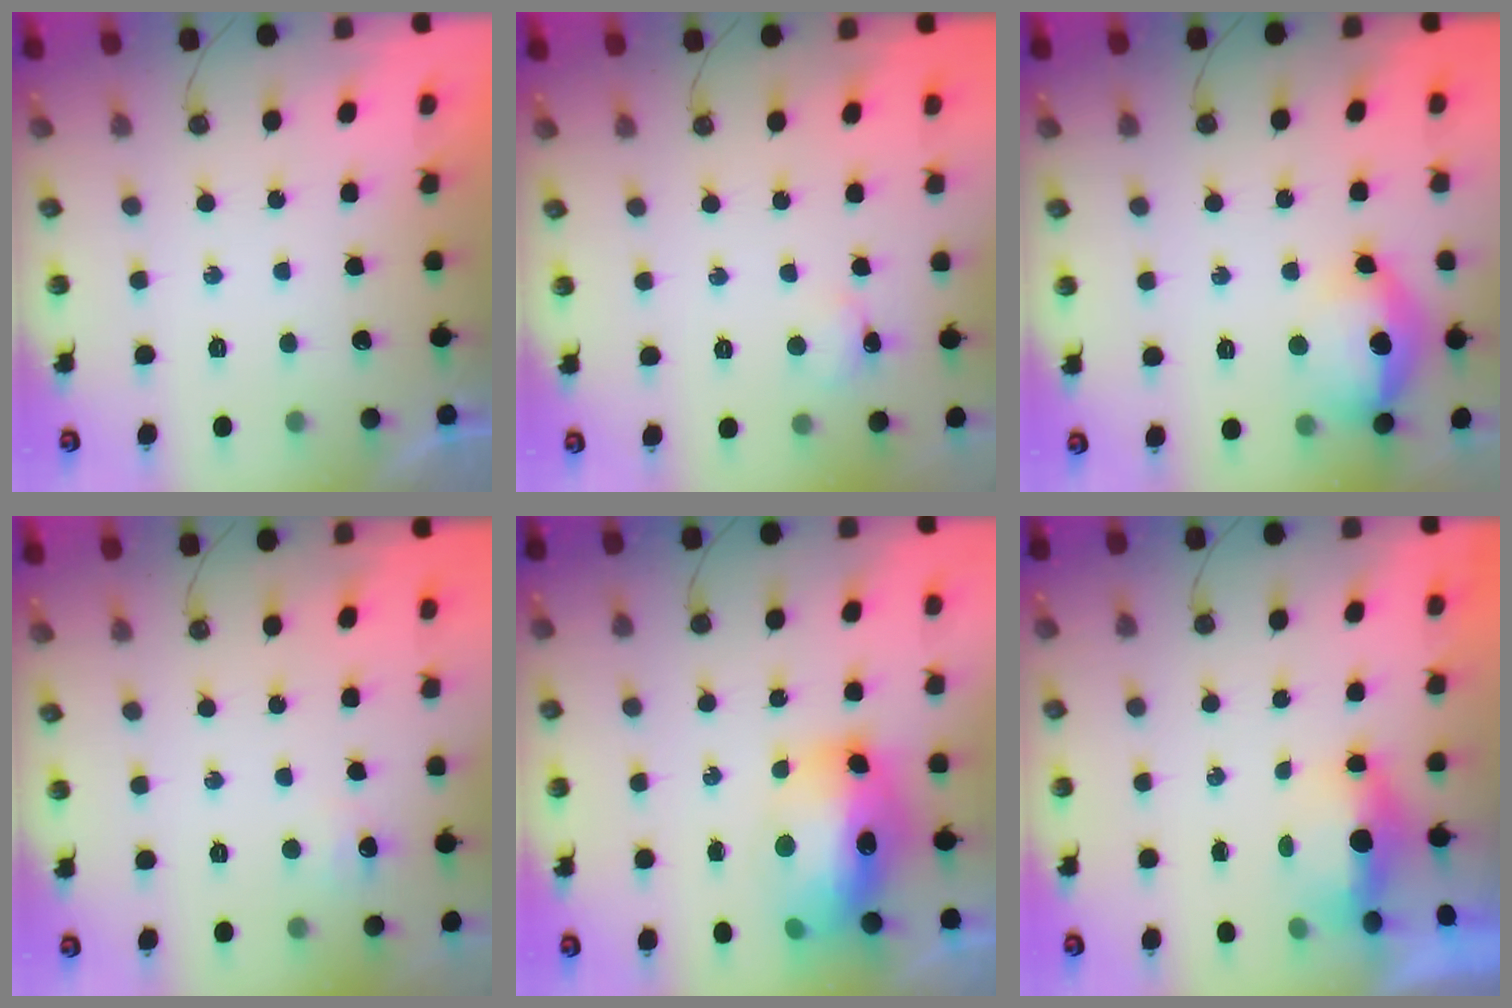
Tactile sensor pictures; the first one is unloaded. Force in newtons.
{"total": 2.7, "press": 2.6, "slide": 0.7}
{"total": 14.6, "press": 14.5, "slide": 1.8}
{"total": 4.8, "press": 4.7, "slide": 0.6}
{"total": 16.4, "press": 16.3, "slide": 1.6}
{"total": 4.9, "press": 4.8, "slide": 1.2}